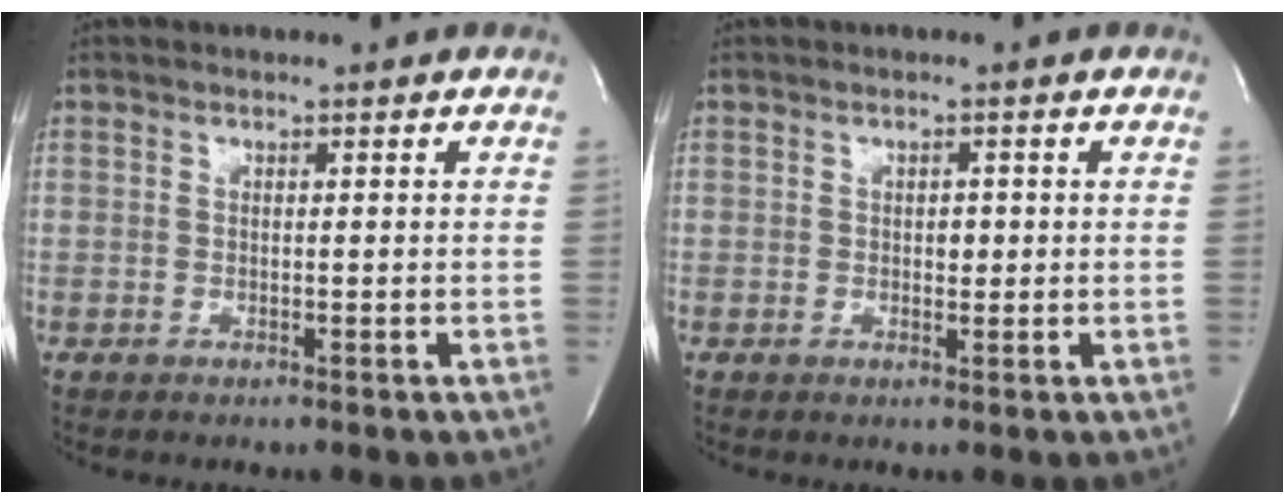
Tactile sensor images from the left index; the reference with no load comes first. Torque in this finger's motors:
{"motor_torque": [-0.16, 0.36, -0.05, 0.00]}